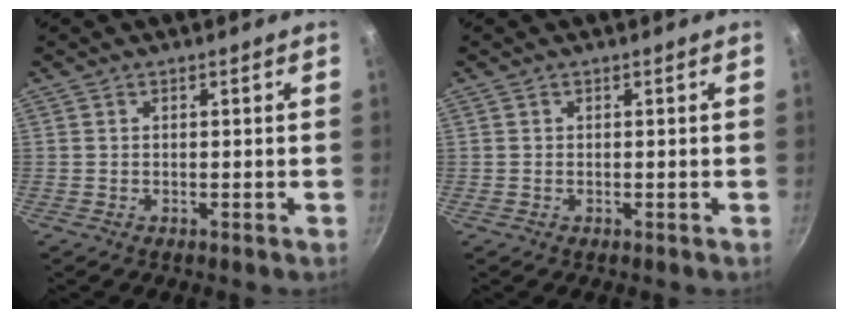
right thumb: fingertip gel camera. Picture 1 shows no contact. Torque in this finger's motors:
{"motor_torque": [0.23, -0.09, 0.26, 0.02, -0.02]}